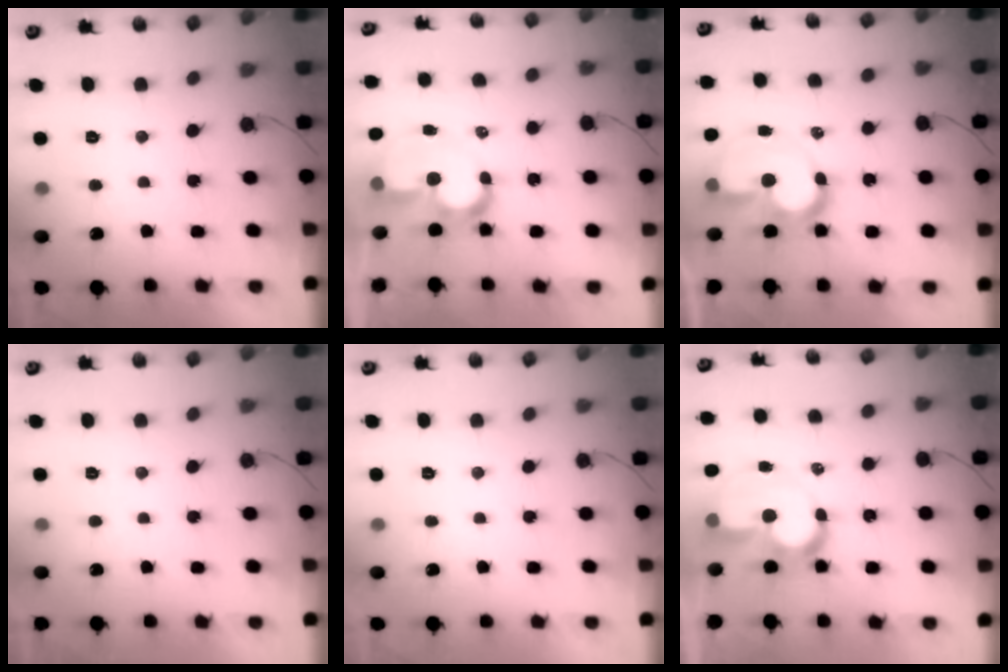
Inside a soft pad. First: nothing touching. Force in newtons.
{"total": 11.2, "press": 11.1, "slide": 0.9}
{"total": 12.2, "press": 12.1, "slide": 1.4}
{"total": 1.8, "press": 1.8, "slide": 0.0}
{"total": 0.0}
{"total": 11.8, "press": 11.8, "slide": 1.0}